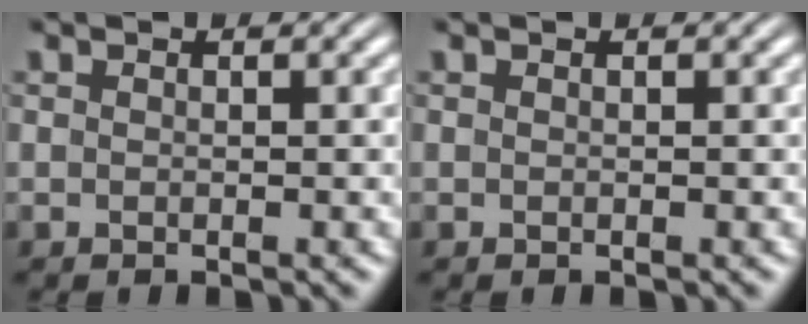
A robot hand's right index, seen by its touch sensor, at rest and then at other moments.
{"total": 0.0}